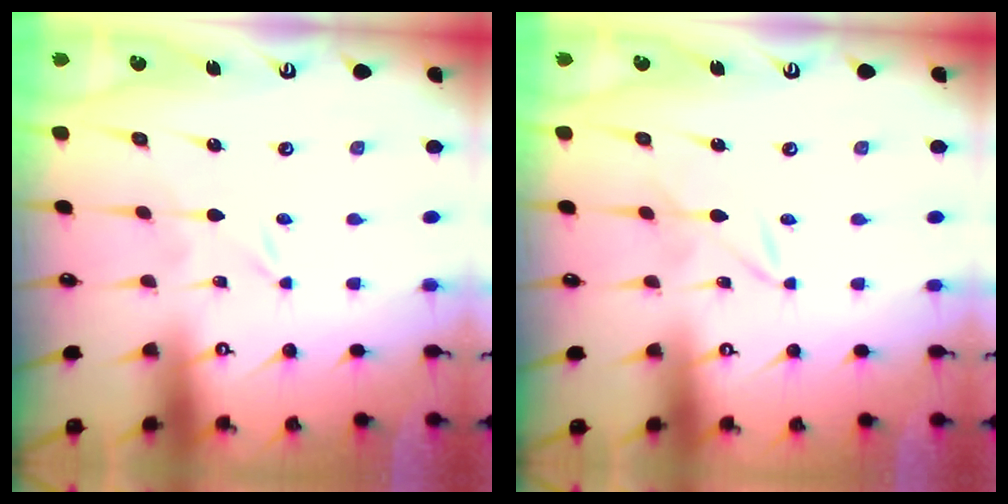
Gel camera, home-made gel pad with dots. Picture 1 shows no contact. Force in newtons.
{"total": 1.7, "press": 1.7, "slide": 0.0}